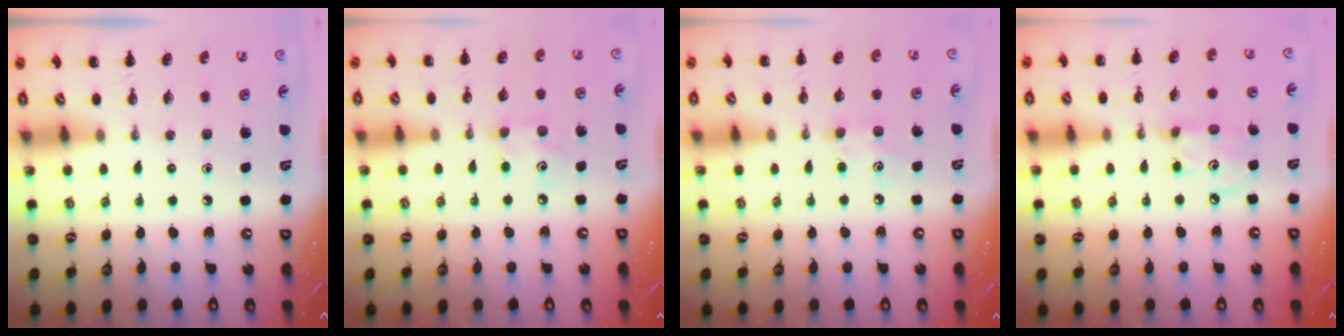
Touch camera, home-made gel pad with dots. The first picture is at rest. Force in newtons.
{"total": 4.4, "press": 4.3, "slide": 1.0}
{"total": 5.0, "press": 4.9, "slide": 1.0}
{"total": 4.8, "press": 4.8, "slide": 0.6}